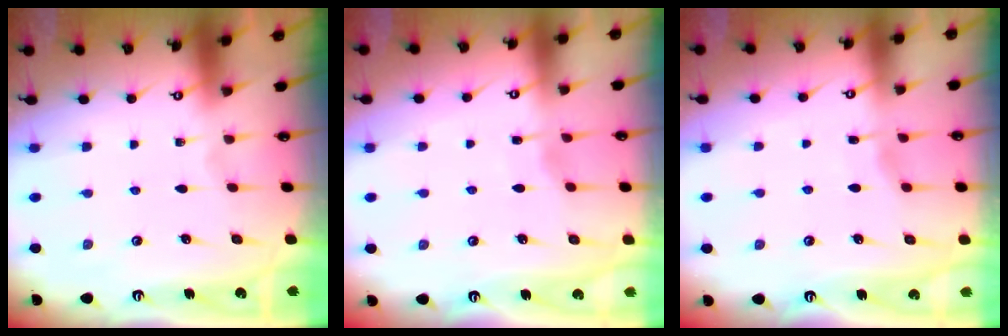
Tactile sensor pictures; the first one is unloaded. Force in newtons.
{"total": 2.6, "press": 2.6, "slide": 0.3}
{"total": 2.6, "press": 2.5, "slide": 0.4}